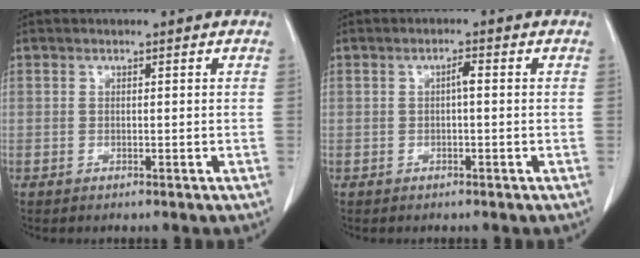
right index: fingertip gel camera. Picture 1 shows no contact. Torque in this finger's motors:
{"motor_torque": [0.24, -0.11, 0.07, 0.02]}